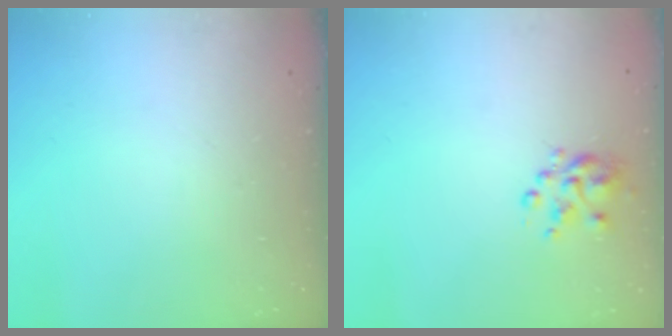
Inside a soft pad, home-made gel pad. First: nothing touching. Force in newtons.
{"total": 4.7, "press": 4.6, "slide": 0.7}